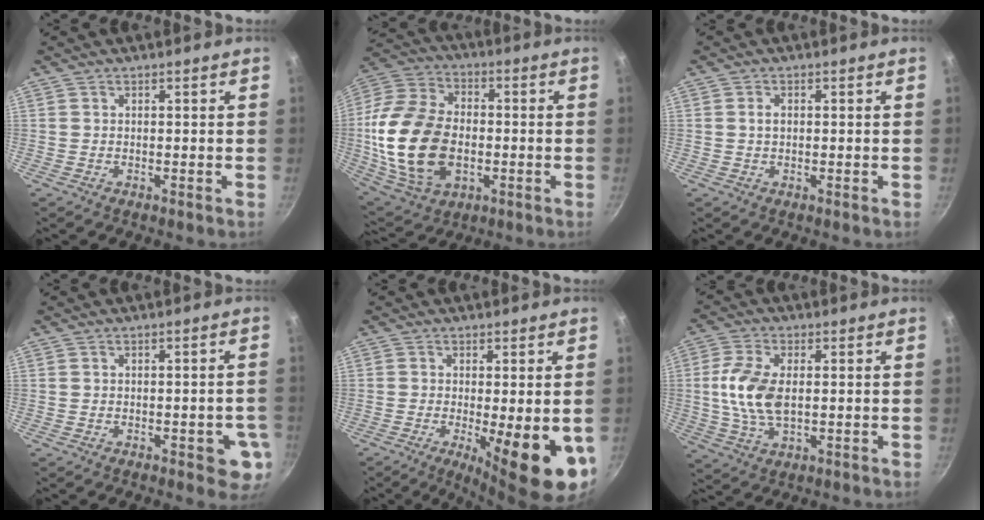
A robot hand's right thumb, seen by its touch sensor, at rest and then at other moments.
{"total": 22.4, "force": [-2.5, 14.8, 16.6], "torque": [-0.323, 0.018, -0.038]}
{"total": 1.6, "force": [0.2, 1.1, 1.2], "torque": [-0.019, 0.006, 0.003]}
{"total": 6.0, "force": [-1.8, 2.7, 5.1], "torque": [-0.038, 0.005, -0.020]}
{"total": 13.6, "force": [-3.3, 3.8, 12.6], "torque": [-0.159, -0.013, -0.036]}
{"total": 10.2, "force": [0.5, 5.5, 8.6], "torque": [-0.175, 0.001, 0.006]}